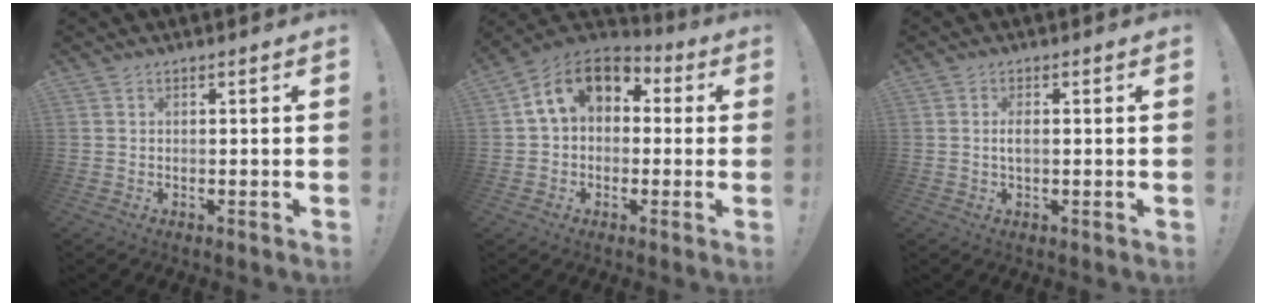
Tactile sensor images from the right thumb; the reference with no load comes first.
{"total": 13.5, "force": [3.7, 9.6, 8.8], "torque": [-0.141, 0.016, 0.071]}
{"total": 2.1, "force": [-0.1, 0.6, 2.0], "torque": [-0.033, -0.001, -0.004]}